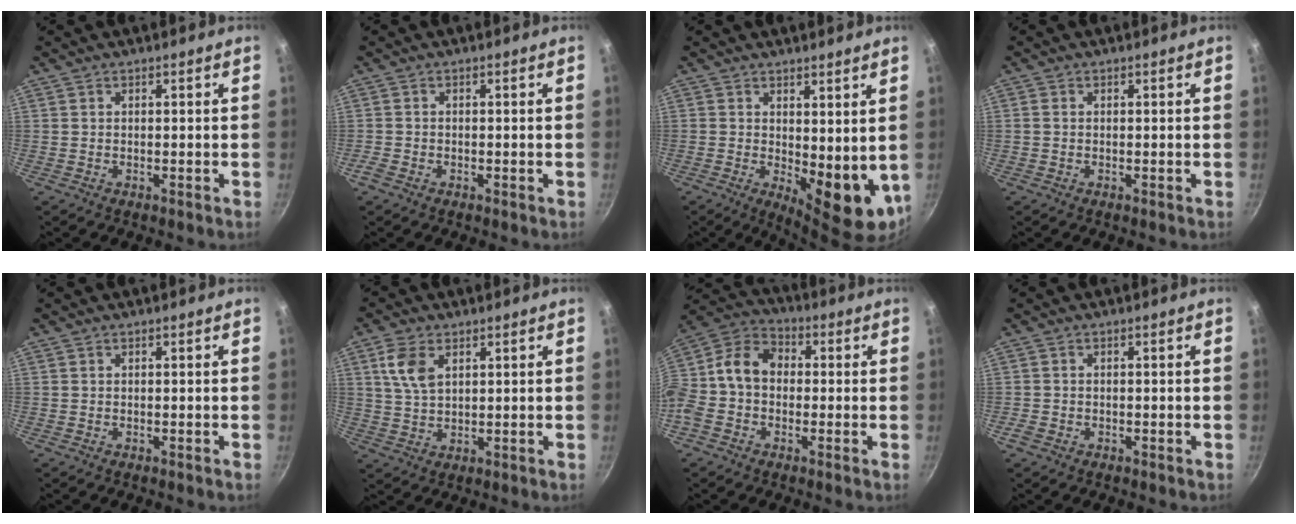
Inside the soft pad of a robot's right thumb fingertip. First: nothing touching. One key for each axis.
{"total": 1.5, "fx": -0.9, "fy": 0.9, "fz": 0.7, "tx": -0.020, "ty": 0.001, "tz": -0.023}
{"total": 10.1, "fx": 0.9, "fy": 4.8, "fz": 8.8, "tx": -0.096, "ty": -0.021, "tz": 0.025}
{"total": 0.7, "fx": -0.1, "fy": 0.6, "fz": 0.4, "tx": -0.006, "ty": 0.003, "tz": -0.003}
{"total": 0.0}
{"total": 6.9, "fx": 2.7, "fy": 4.1, "fz": 4.8, "tx": -0.090, "ty": -0.007, "tz": 0.053}
{"total": 12.2, "fx": -0.8, "fy": 9.3, "fz": 7.8, "tx": -0.126, "ty": 0.044, "tz": -0.041}
{"total": 1.5, "fx": -0.7, "fy": 1.2, "fz": 0.7, "tx": -0.015, "ty": 0.001, "tz": -0.014}